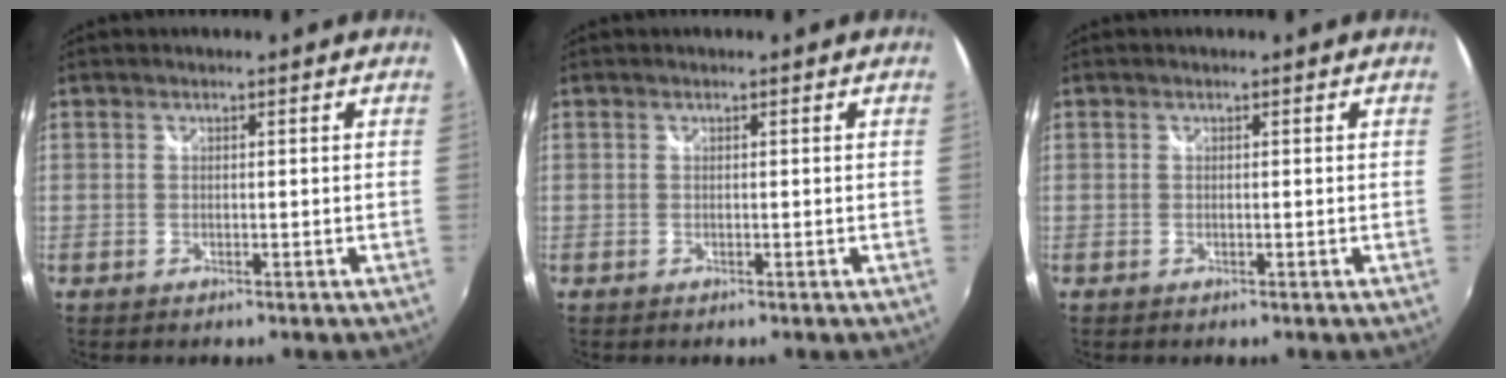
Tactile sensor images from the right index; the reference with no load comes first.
{"total": 0.0}
{"total": 0.0}